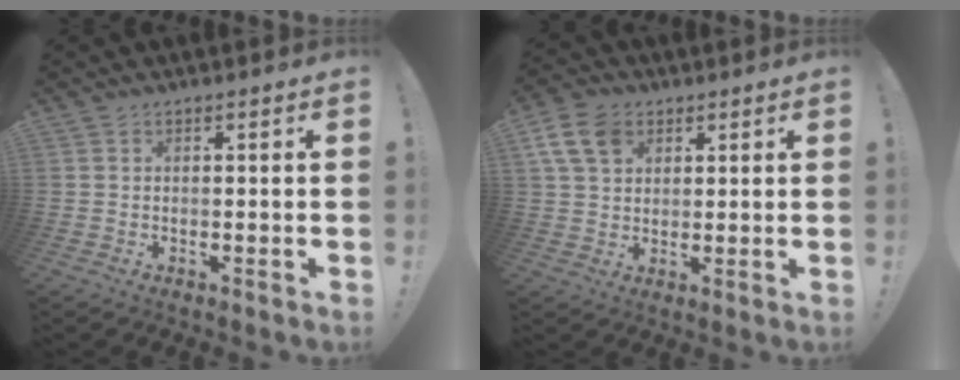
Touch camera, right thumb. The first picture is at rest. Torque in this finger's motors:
{"motor_torque": [0.18, 0.16, 0.42, 0.25, 0.08]}